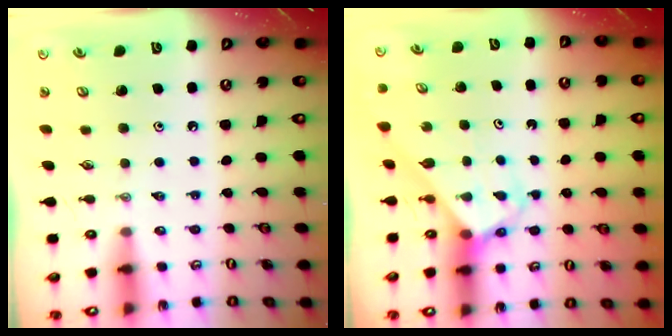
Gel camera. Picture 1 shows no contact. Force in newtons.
{"total": 3.3, "press": 3.3, "slide": 0.1}